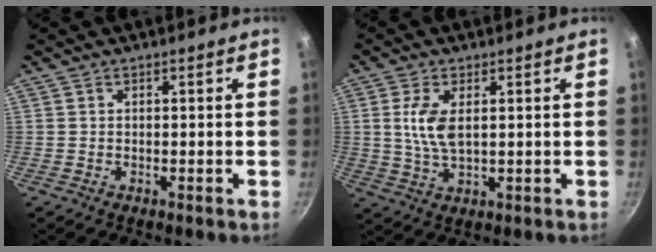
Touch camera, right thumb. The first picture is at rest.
{"total": 6.6, "force": [1.3, 3.1, 5.7], "torque": [-0.115, -0.004, 0.027]}